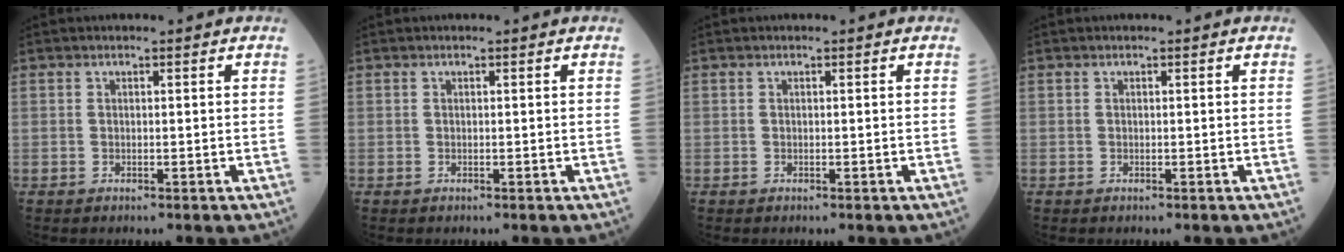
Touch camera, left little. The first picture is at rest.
{"total": 0.0}
{"total": 0.0}
{"total": 0.0}